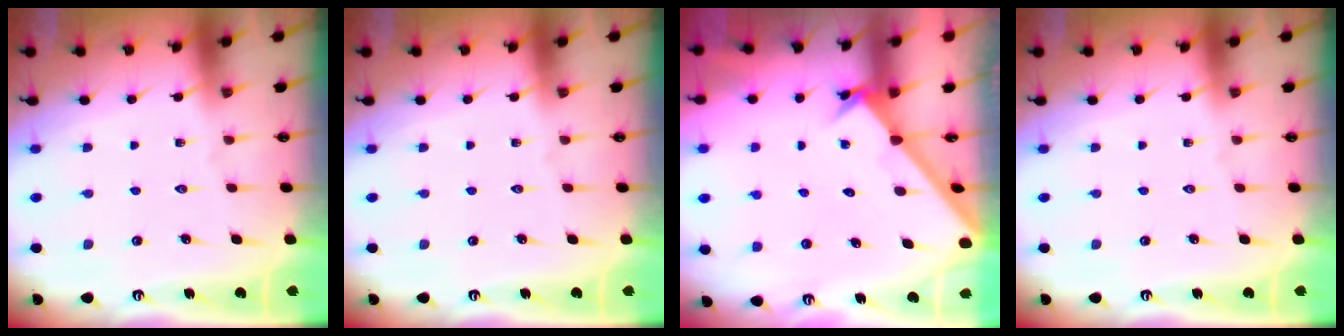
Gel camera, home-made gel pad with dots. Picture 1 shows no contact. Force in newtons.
{"total": 0.0}
{"total": 2.1, "press": 2.1, "slide": 0.2}
{"total": 0.0}